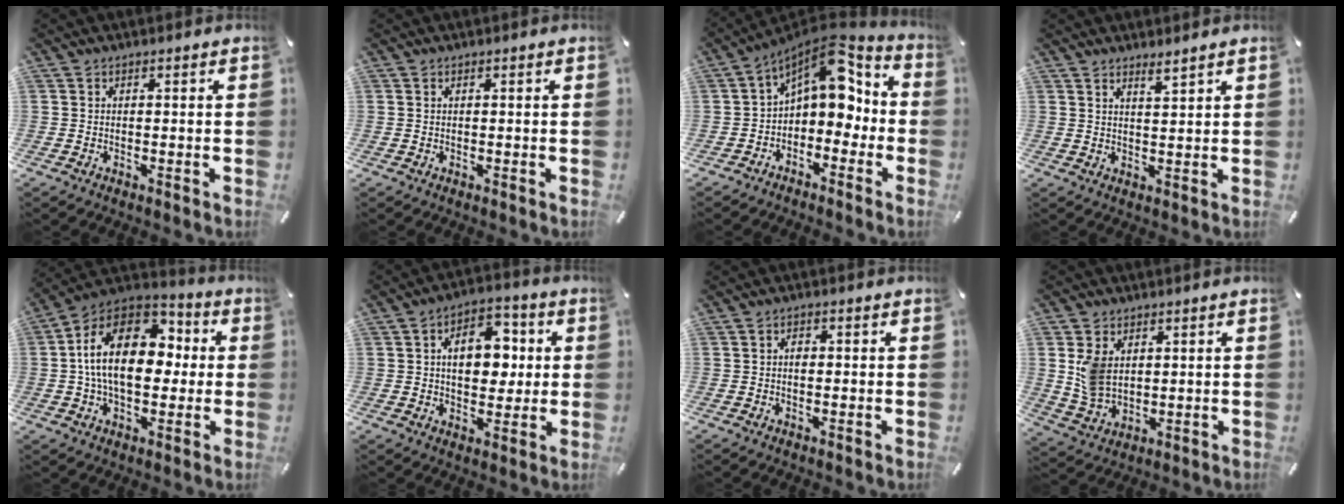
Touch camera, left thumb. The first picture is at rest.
{"total": 0.0}
{"total": 11.9, "force": [4.6, 7.1, 8.3], "torque": [-0.117, -0.037, 0.080]}
{"total": 2.7, "force": [2.5, -0.2, 1.0], "torque": [-0.024, -0.012, 0.046]}
{"total": 20.5, "force": [1.2, 13.5, 15.4], "torque": [-0.286, 0.014, 0.016]}
{"total": 12.3, "force": [1.8, 8.4, 8.8], "torque": [-0.111, 0.001, 0.028]}
{"total": 1.4, "force": [0.0, 0.9, 1.2], "torque": [-0.017, -0.001, -0.002]}
{"total": 7.9, "force": [2.2, 6.2, 4.4], "torque": [-0.111, 0.002, 0.041]}